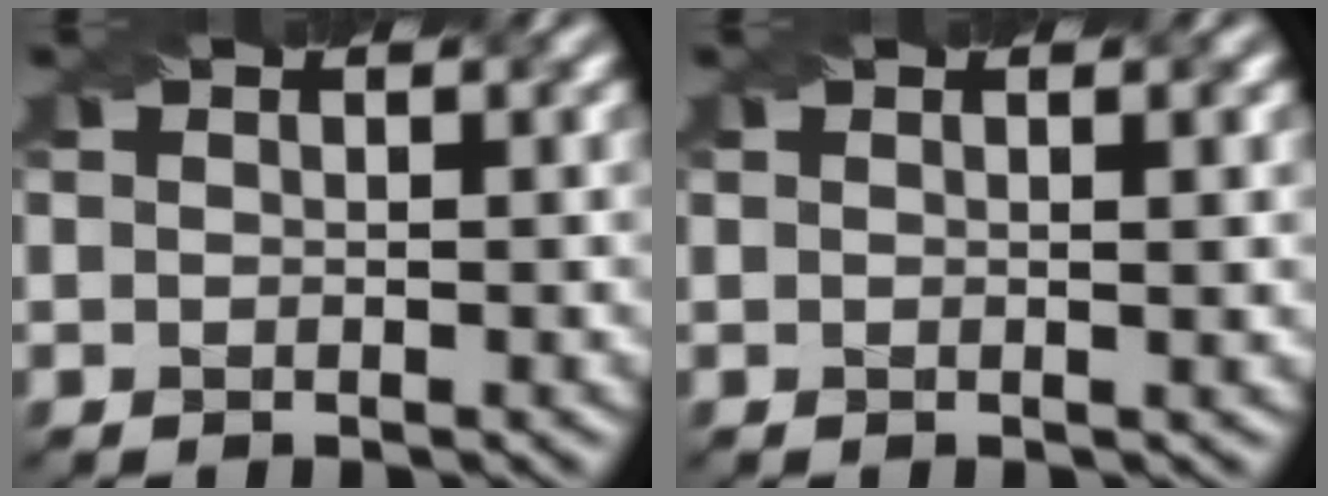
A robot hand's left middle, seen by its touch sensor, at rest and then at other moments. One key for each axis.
{"total": 1.5, "fx": 0.3, "fy": 0.5, "fz": 1.4, "tx": -0.015, "ty": 0.001, "tz": -0.002}